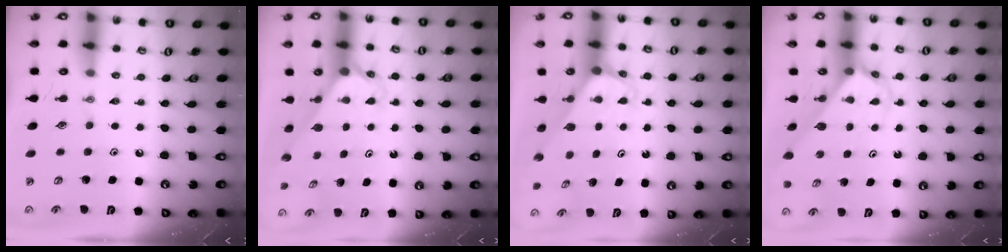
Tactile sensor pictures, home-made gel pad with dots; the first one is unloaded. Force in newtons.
{"total": 2.4, "press": 2.4, "slide": 0.2}
{"total": 2.1, "press": 2.1, "slide": 0.1}
{"total": 3.2, "press": 3.2, "slide": 0.1}